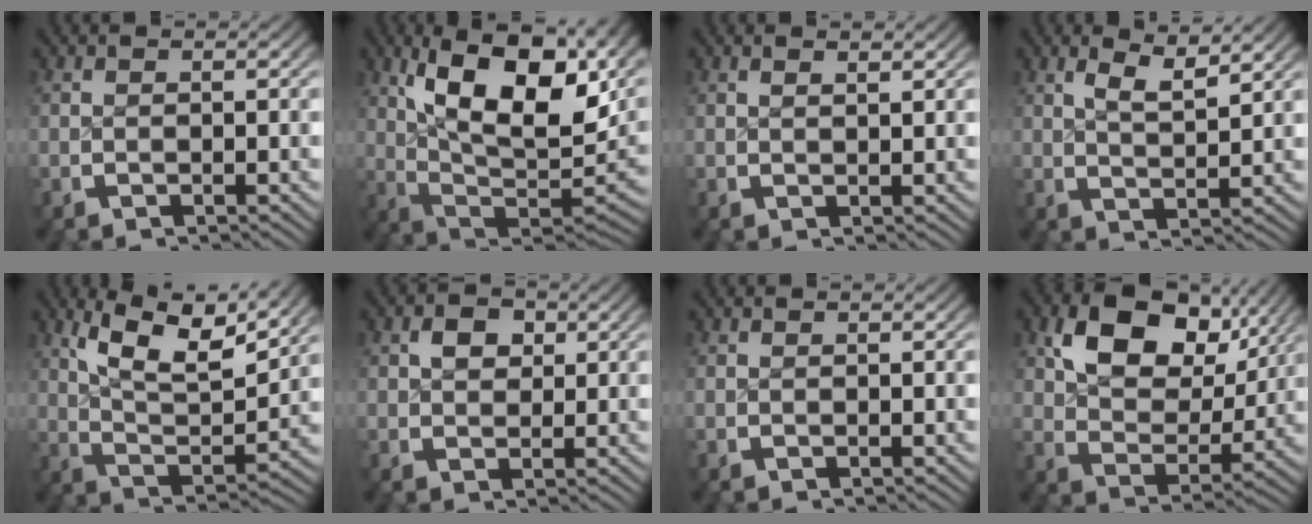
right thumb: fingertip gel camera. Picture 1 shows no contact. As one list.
[{"total": 18.3, "force": [2.6, 10.8, 14.6], "torque": [-0.256, -0.042, 0.058]}, {"total": 0.9, "force": [0.8, -0.2, 0.3], "torque": [-0.005, -0.002, 0.020]}, {"total": 3.3, "force": [2.4, 0.5, 2.2], "torque": [-0.036, -0.002, 0.050]}, {"total": 10.7, "force": [3.8, 5.8, 8.2], "torque": [-0.153, -0.011, 0.058]}, {"total": 2.4, "force": [0.8, 1.8, 1.4], "torque": [-0.020, -0.006, 0.017]}, {"total": 0.0}, {"total": 10.7, "force": [4.4, 6.5, 7.3], "torque": [-0.129, -0.009, 0.069]}]